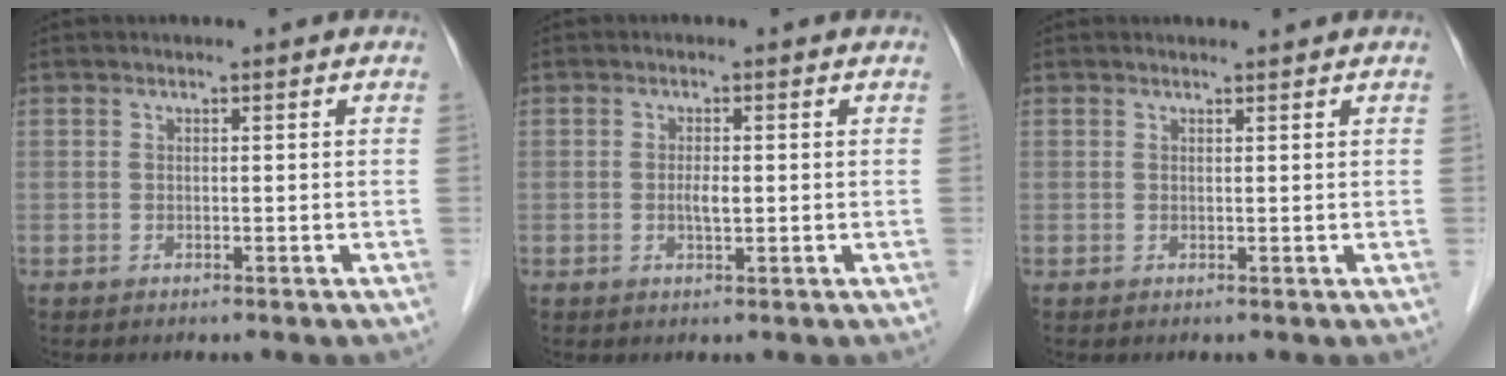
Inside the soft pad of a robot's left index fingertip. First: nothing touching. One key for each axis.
{"total": 1.8, "fx": -0.2, "fy": 0.5, "fz": 1.8, "tx": -0.035, "ty": 0.001, "tz": -0.002}
{"total": 0.6, "fx": 0.6, "fy": 0.0, "fz": -0.1, "tx": -0.005, "ty": -0.004, "tz": 0.008}